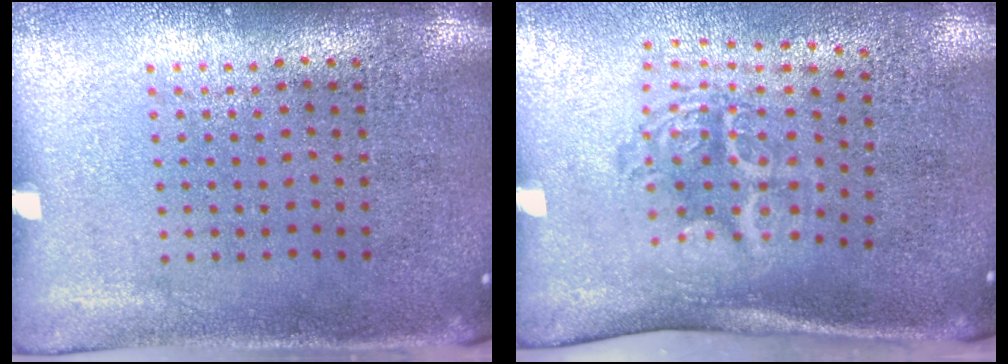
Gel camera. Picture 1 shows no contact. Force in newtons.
{"total": 1.8, "press": 1.2, "slide": 1.3}